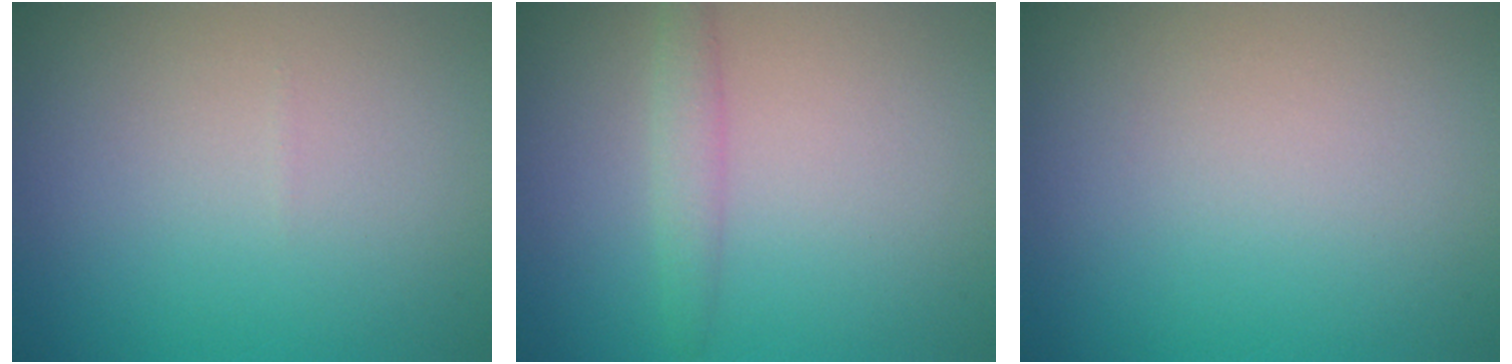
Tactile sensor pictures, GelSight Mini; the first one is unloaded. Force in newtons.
{"total": 1.7, "press": 1.6, "slide": 0.2}
{"total": 0.0}